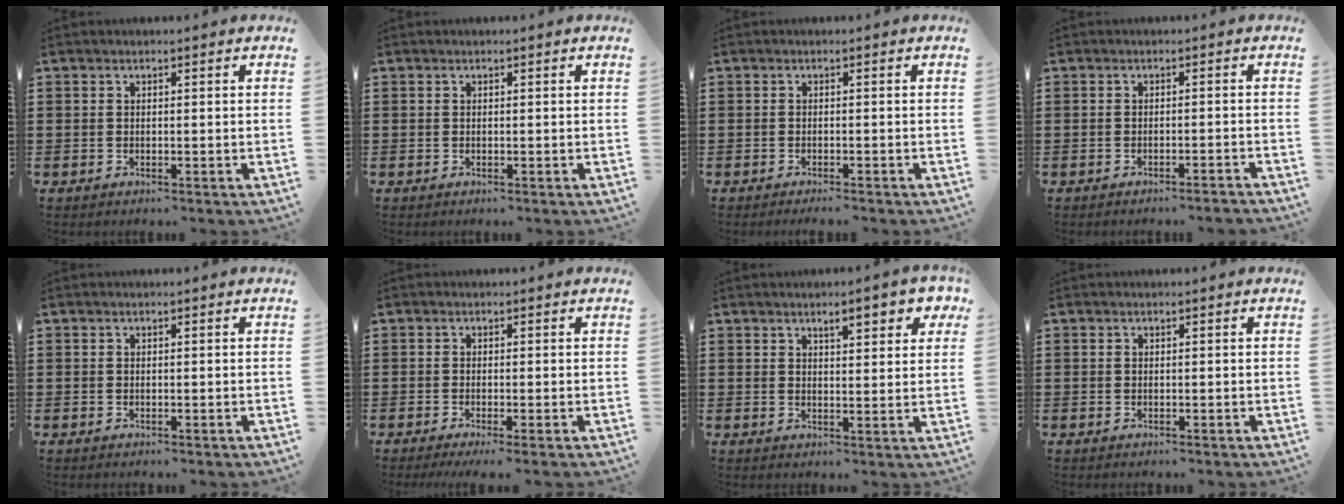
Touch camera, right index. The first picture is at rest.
{"total": 0.0}
{"total": 0.8, "force": [-0.8, -0.1, 0.2], "torque": [-0.006, -0.002, -0.016]}
{"total": 1.4, "force": [-1.3, -0.2, 0.6], "torque": [-0.010, 0.001, -0.025]}
{"total": 0.0}
{"total": 1.0, "force": [-0.7, -0.2, 0.8], "torque": [-0.014, -0.005, -0.011]}
{"total": 4.5, "force": [3.0, 1.3, 3.1], "torque": [-0.043, -0.001, 0.046]}
{"total": 0.0}